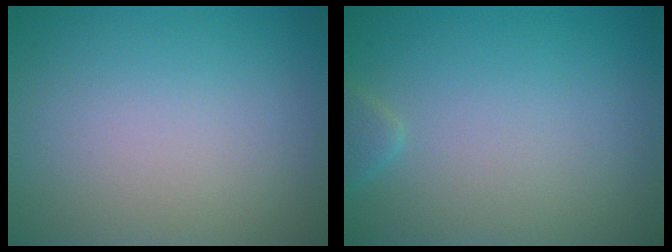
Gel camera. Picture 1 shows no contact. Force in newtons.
{"total": 1.0, "press": 1.0, "slide": 0.1}